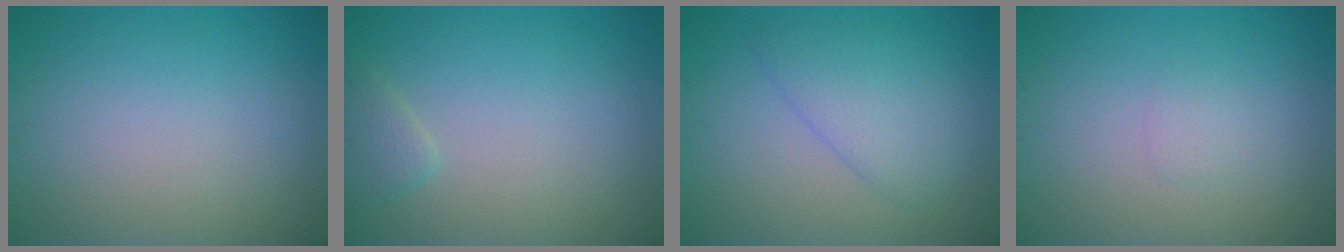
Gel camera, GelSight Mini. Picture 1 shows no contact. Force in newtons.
{"total": 1.6, "press": 1.6, "slide": 0.1}
{"total": 3.6, "press": 3.6, "slide": 0.3}
{"total": 0.9, "press": 0.9, "slide": 0.1}